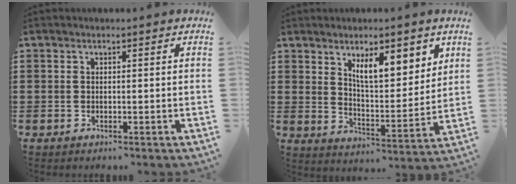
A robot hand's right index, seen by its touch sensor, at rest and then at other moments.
{"total": 8.9, "force": [5.4, 3.1, 6.4], "torque": [-0.106, -0.015, 0.089]}